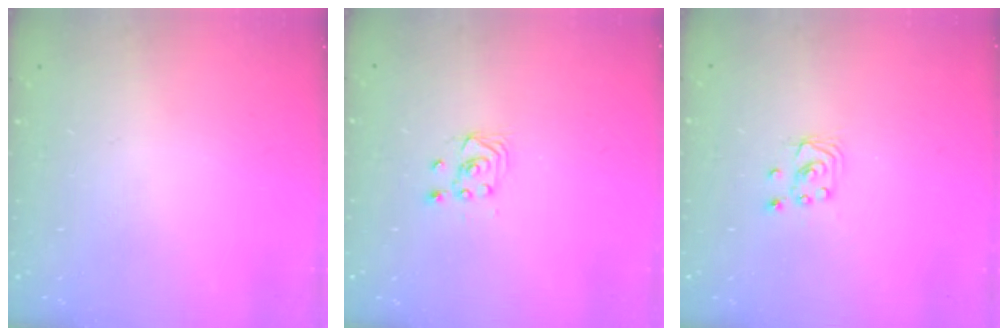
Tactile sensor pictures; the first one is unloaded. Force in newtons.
{"total": 2.5, "press": 2.2, "slide": 1.1}
{"total": 2.7, "press": 2.7, "slide": 0.2}